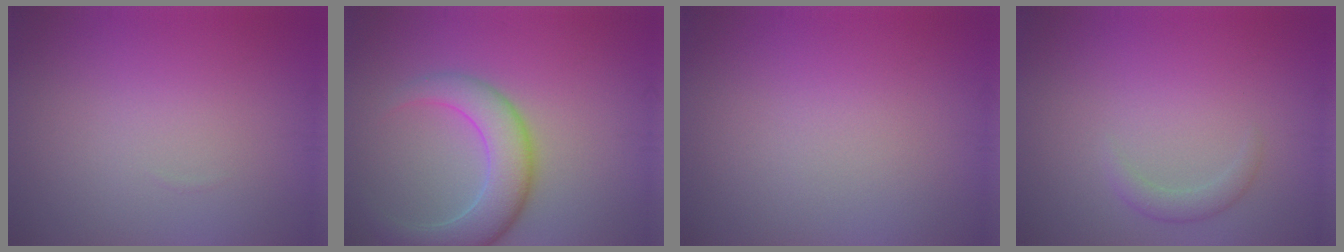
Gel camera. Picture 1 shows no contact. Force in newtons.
{"total": 5.7, "press": 5.6, "slide": 0.5}
{"total": 0.0}
{"total": 1.4, "press": 1.4, "slide": 0.1}